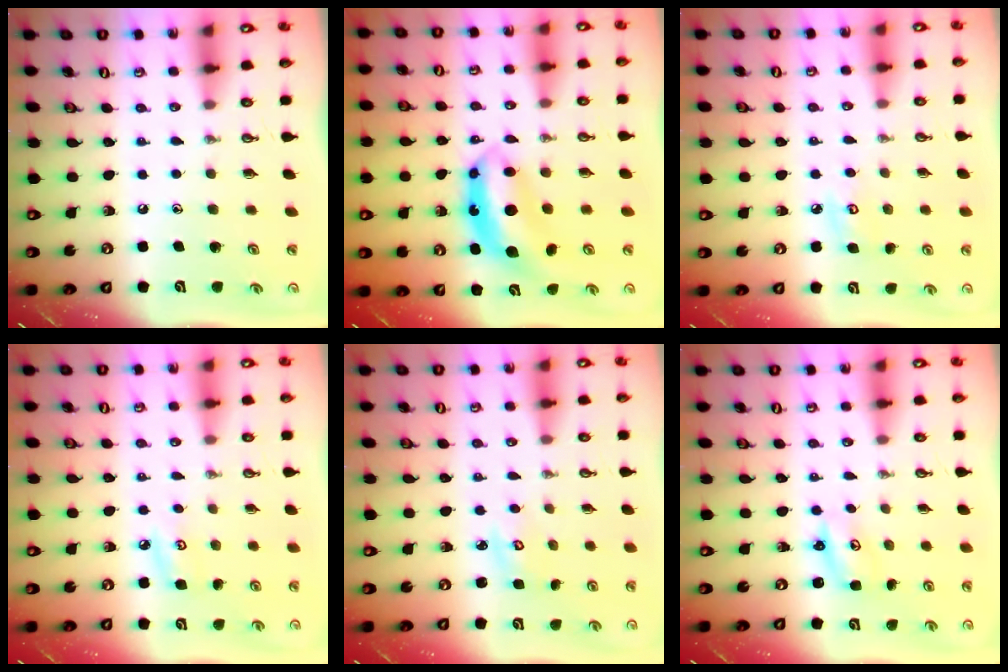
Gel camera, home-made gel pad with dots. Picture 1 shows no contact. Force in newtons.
{"total": 7.7, "press": 7.7, "slide": 0.1}
{"total": 6.3, "press": 6.3, "slide": 0.4}
{"total": 5.0, "press": 5.0, "slide": 0.5}
{"total": 3.2, "press": 3.2, "slide": 0.3}
{"total": 2.6, "press": 2.6, "slide": 0.2}